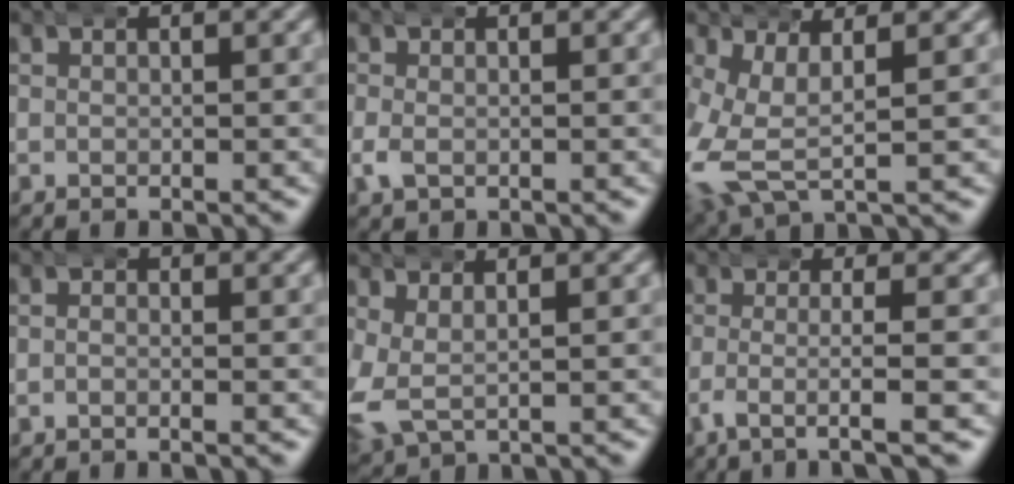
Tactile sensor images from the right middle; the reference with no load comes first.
{"total": 1.4, "force": [-0.4, 1.0, 0.9], "torque": [-0.028, -0.003, -0.005]}
{"total": 6.2, "force": [-0.3, 4.4, 4.4], "torque": [-0.126, -0.027, 0.009]}
{"total": 0.7, "force": [-0.5, 0.1, 0.4], "torque": [-0.005, 0.005, -0.016]}
{"total": 4.0, "force": [0.1, 3.3, 2.3], "torque": [-0.088, -0.019, 0.014]}
{"total": 3.6, "force": [-1.9, -0.3, 3.0], "torque": [-0.063, -0.006, -0.032]}